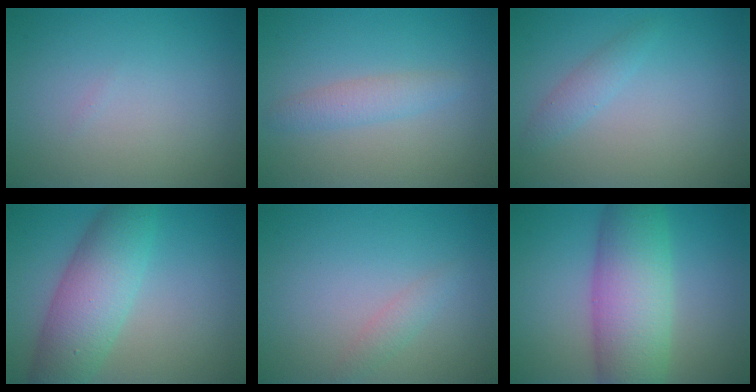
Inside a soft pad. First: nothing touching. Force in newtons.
{"total": 1.9, "press": 1.9, "slide": 0.1}
{"total": 1.5, "press": 1.5, "slide": 0.1}
{"total": 6.9, "press": 6.9, "slide": 0.1}
{"total": 1.2, "press": 1.2, "slide": 0.1}
{"total": 8.5, "press": 8.5, "slide": 0.0}